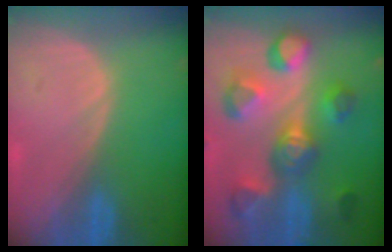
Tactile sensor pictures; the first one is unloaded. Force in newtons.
{"total": 10.5, "press": 9.8, "slide": 3.8}